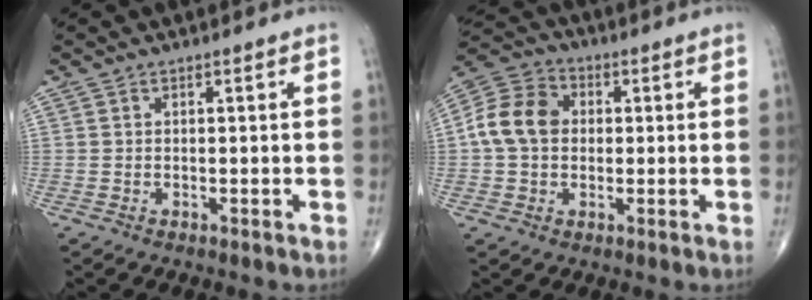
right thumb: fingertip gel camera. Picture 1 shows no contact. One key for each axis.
{"total": 10.3, "fx": 0.6, "fy": 8.1, "fz": 6.4, "tx": -0.111, "ty": 0.026, "tz": 0.000}